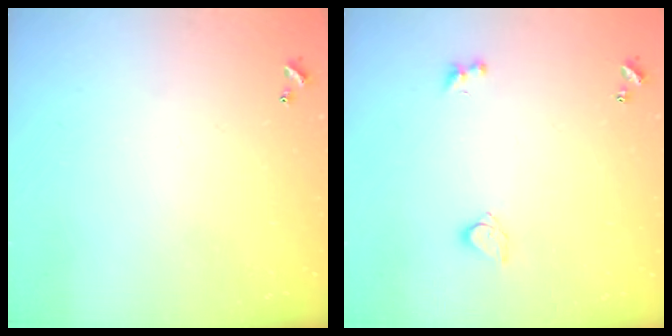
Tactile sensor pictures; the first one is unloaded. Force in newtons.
{"total": 2.8, "press": 2.5, "slide": 1.3}